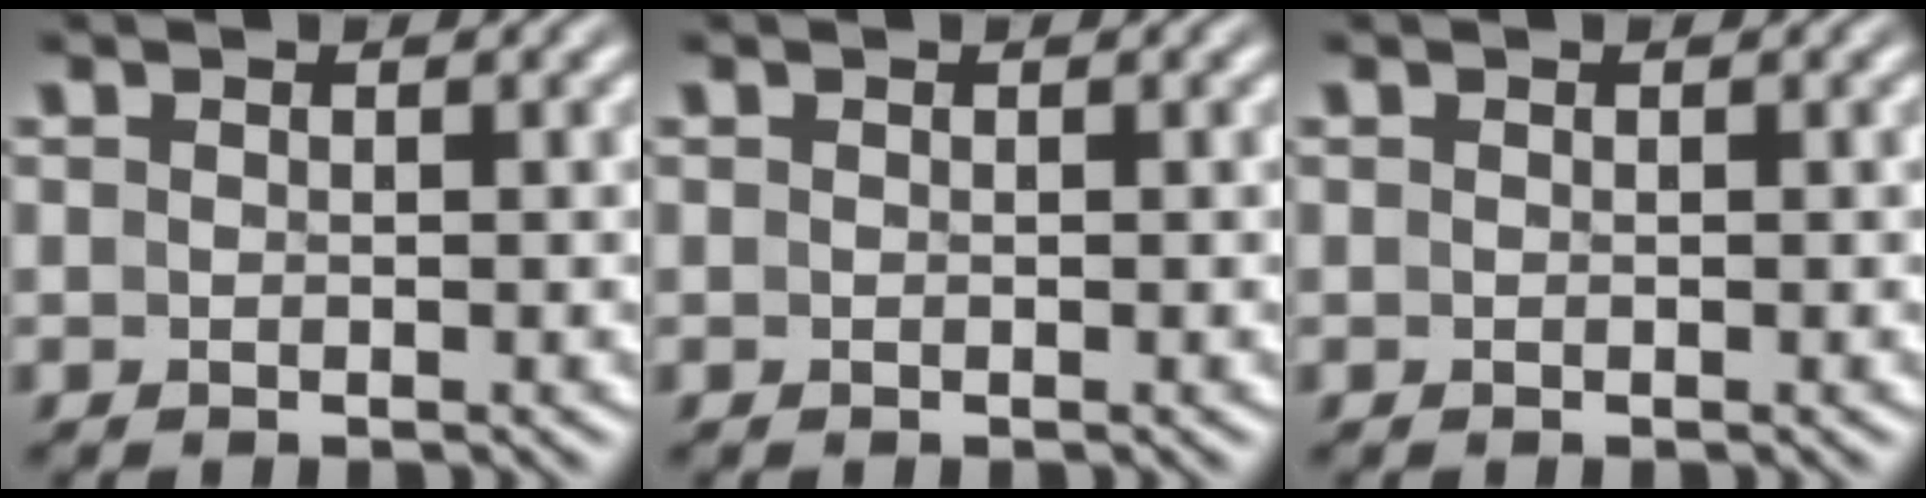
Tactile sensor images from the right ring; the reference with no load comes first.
{"total": 0.0}
{"total": 0.0}